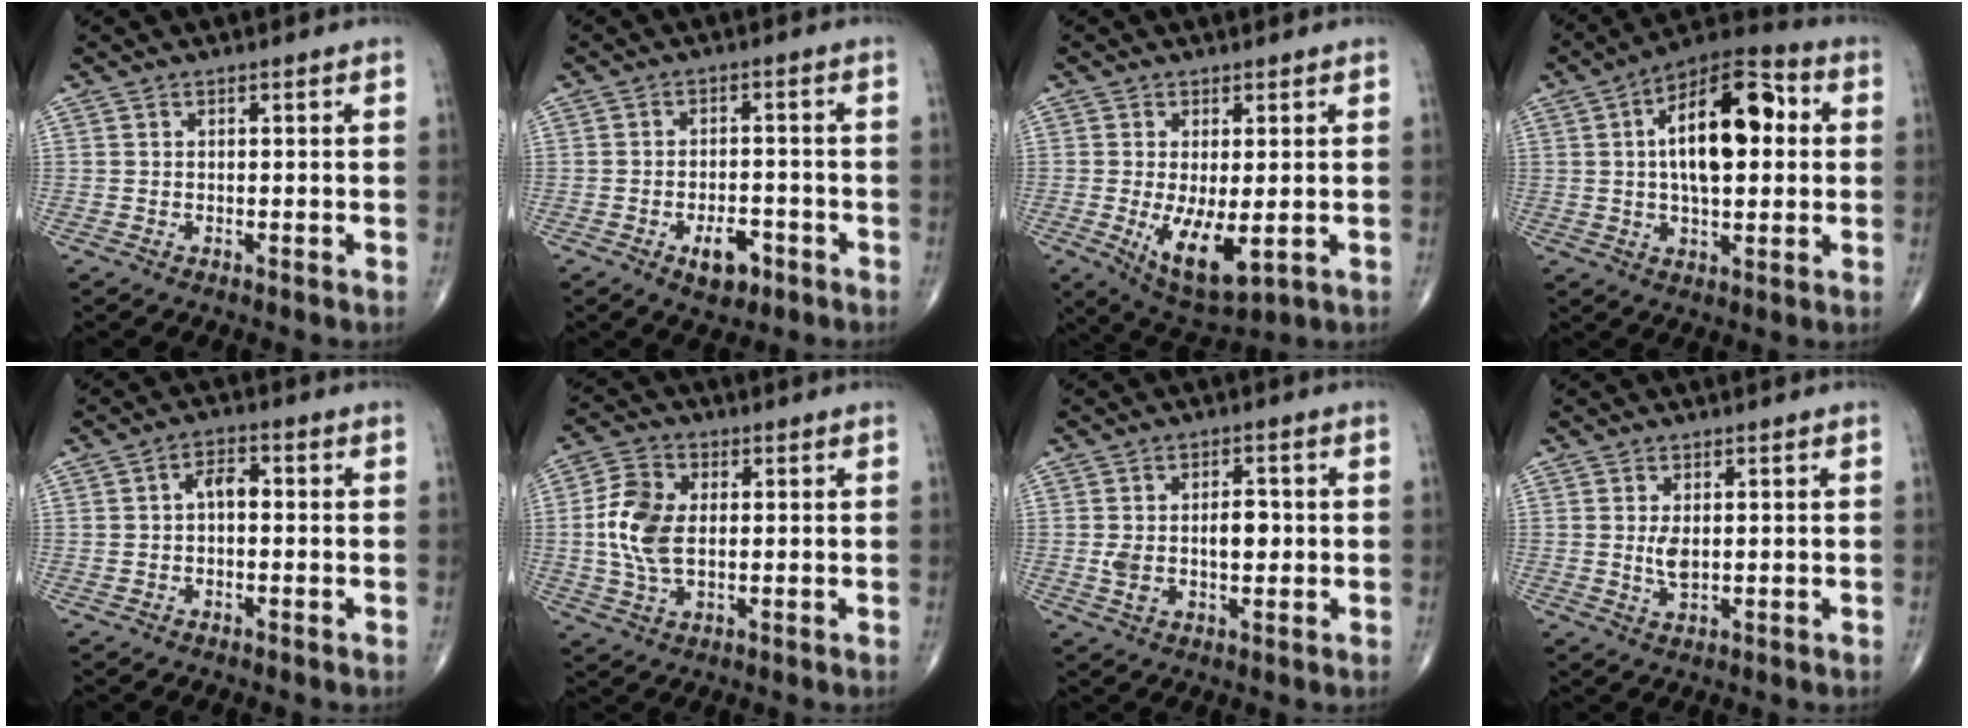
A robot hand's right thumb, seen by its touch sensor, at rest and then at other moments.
{"total": 6.4, "force": [-3.2, 3.4, 4.3], "torque": [-0.051, 0.018, -0.046]}
{"total": 9.3, "force": [-1.7, 3.7, 8.4], "torque": [-0.141, -0.028, -0.015]}
{"total": 17.8, "force": [2.9, 8.4, 15.4], "torque": [-0.229, 0.023, 0.037]}
{"total": 3.5, "force": [0.0, 2.1, 2.8], "torque": [-0.039, 0.014, -0.008]}
{"total": 9.7, "force": [0.4, 5.8, 7.7], "torque": [-0.161, 0.007, 0.006]}
{"total": 7.1, "force": [0.0, 3.9, 5.9], "torque": [-0.096, 0.011, 0.005]}
{"total": 2.9, "force": [0.3, 1.4, 2.6], "torque": [-0.049, -0.008, 0.009]}